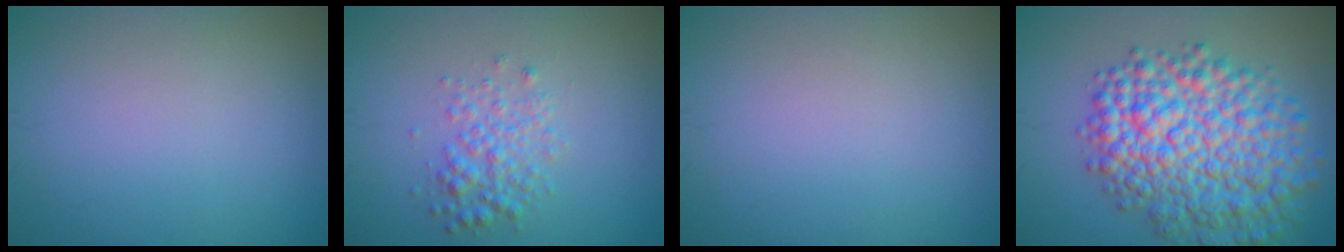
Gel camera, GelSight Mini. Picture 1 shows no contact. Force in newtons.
{"total": 2.5, "press": 2.5, "slide": 0.0}
{"total": 0.0}
{"total": 10.2, "press": 10.2, "slide": 0.2}